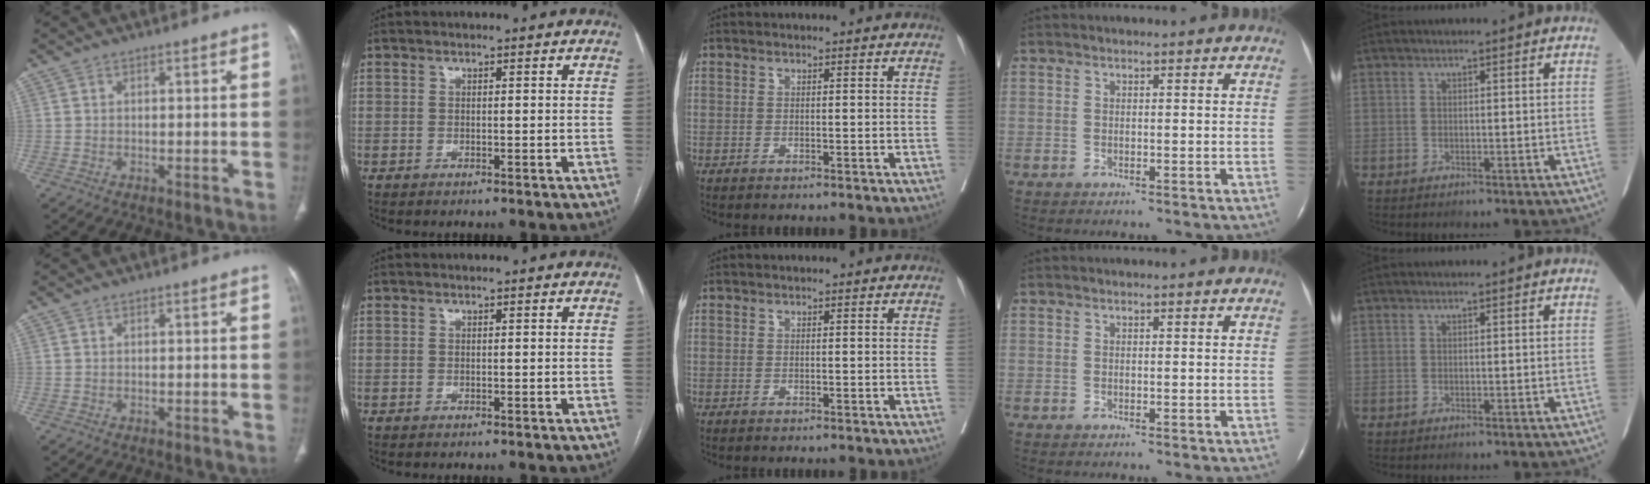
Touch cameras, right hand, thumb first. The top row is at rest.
{}